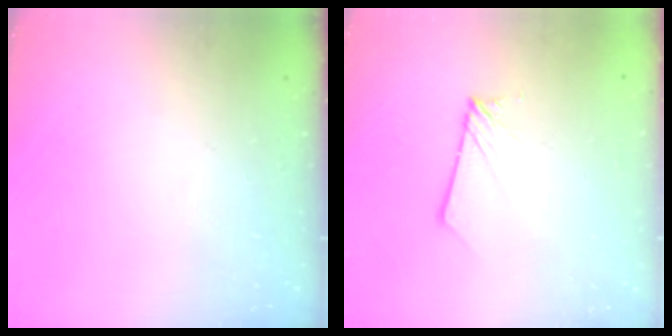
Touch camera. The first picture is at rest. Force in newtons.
{"total": 1.8, "press": 1.8, "slide": 0.2}